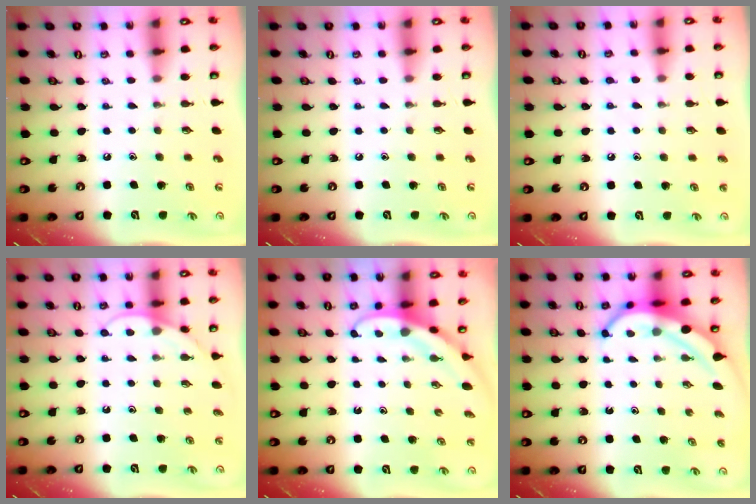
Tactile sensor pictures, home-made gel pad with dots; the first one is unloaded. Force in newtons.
{"total": 0.0}
{"total": 5.2, "press": 5.1, "slide": 0.6}
{"total": 6.5, "press": 6.5, "slide": 0.5}
{"total": 3.1, "press": 3.1, "slide": 0.1}
{"total": 7.4, "press": 7.3, "slide": 1.1}